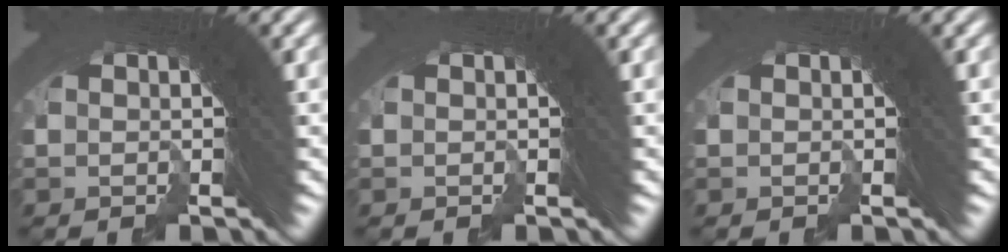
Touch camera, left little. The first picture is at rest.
{"total": 0.0}
{"total": 0.0}